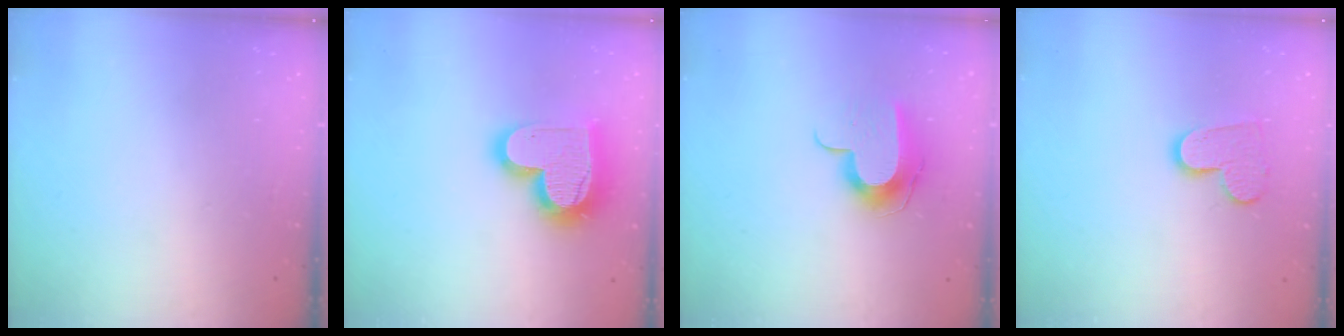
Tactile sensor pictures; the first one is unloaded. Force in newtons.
{"total": 18.8, "press": 18.7, "slide": 1.6}
{"total": 10.2, "press": 10.2, "slide": 0.6}
{"total": 9.9, "press": 9.8, "slide": 0.7}